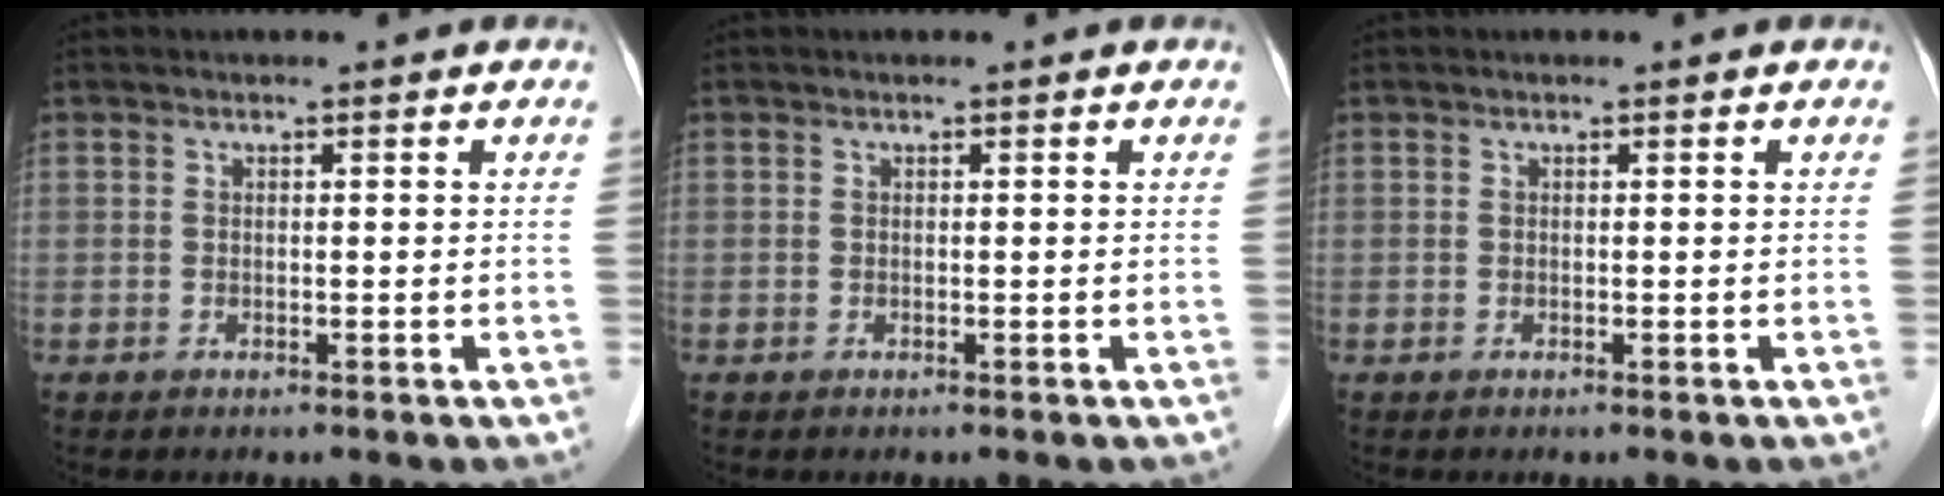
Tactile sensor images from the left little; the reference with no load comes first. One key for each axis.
{"total": 0.0}
{"total": 0.0}